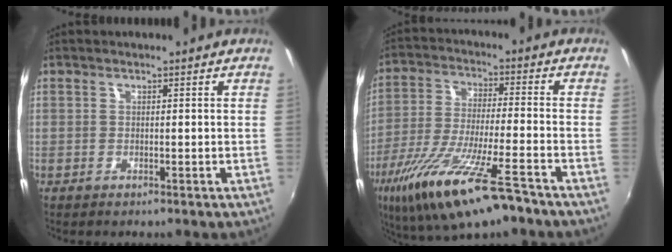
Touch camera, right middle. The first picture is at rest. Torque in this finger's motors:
{"motor_torque": [1.43, -0.71, 0.41, 0.21]}